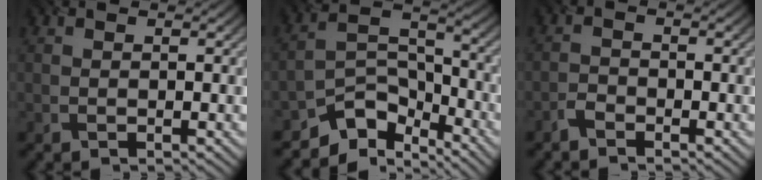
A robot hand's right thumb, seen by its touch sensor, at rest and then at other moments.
{"total": 8.3, "force": [-6.3, 4.0, 3.5], "torque": [-0.048, -0.004, -0.129]}
{"total": 1.7, "force": [-1.5, 0.6, 0.5], "torque": [-0.010, 0.003, -0.035]}